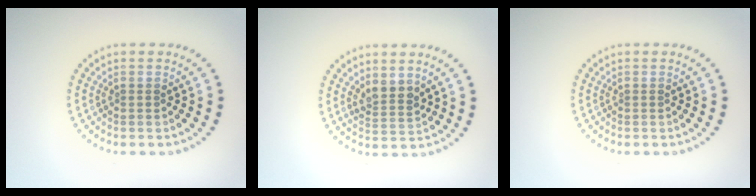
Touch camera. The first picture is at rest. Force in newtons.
{"total": 2.2, "press": 1.9, "slide": 1.1}
{"total": 0.0}